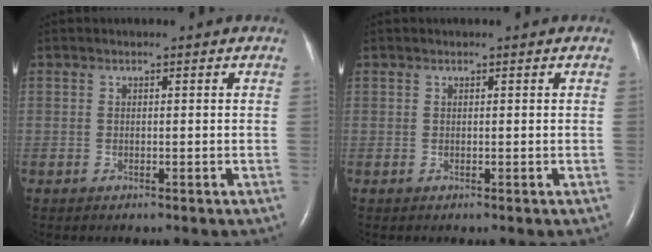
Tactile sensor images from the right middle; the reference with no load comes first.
{"total": 0.0}